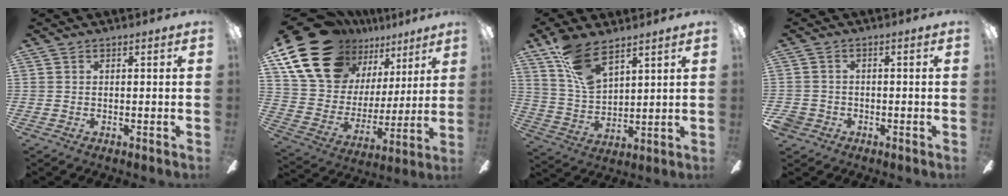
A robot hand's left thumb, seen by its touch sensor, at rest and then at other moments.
{"total": 21.2, "force": [14.6, 12.3, 9.4], "torque": [-0.176, -0.088, 0.280]}
{"total": 12.1, "force": [8.5, 4.9, 7.0], "torque": [-0.141, -0.034, 0.161]}
{"total": 3.0, "force": [-1.7, 2.3, 0.6], "torque": [-0.023, 0.004, -0.037]}